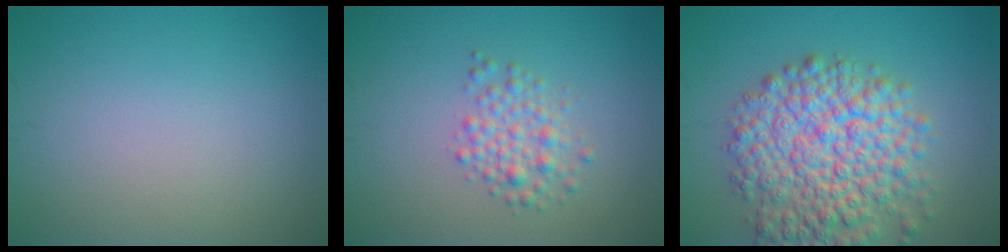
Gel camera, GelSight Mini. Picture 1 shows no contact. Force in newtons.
{"total": 2.6, "press": 2.5, "slide": 0.0}
{"total": 9.2, "press": 9.2, "slide": 0.4}